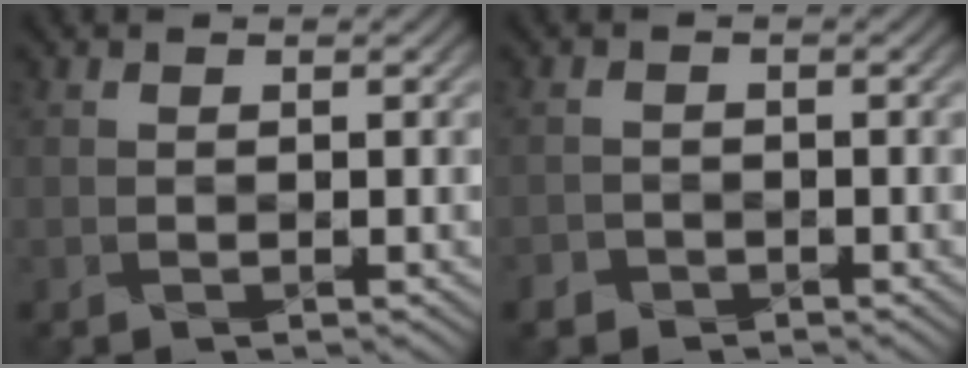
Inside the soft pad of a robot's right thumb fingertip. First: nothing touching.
{"total": 1.8, "force": [-1.6, 0.5, -0.7], "torque": [0.006, -0.009, -0.027]}